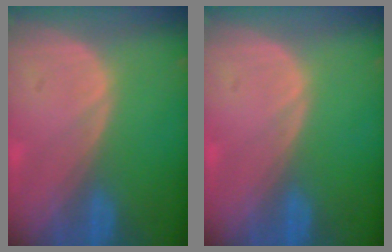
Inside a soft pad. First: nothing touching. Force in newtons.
{"total": 0.0}